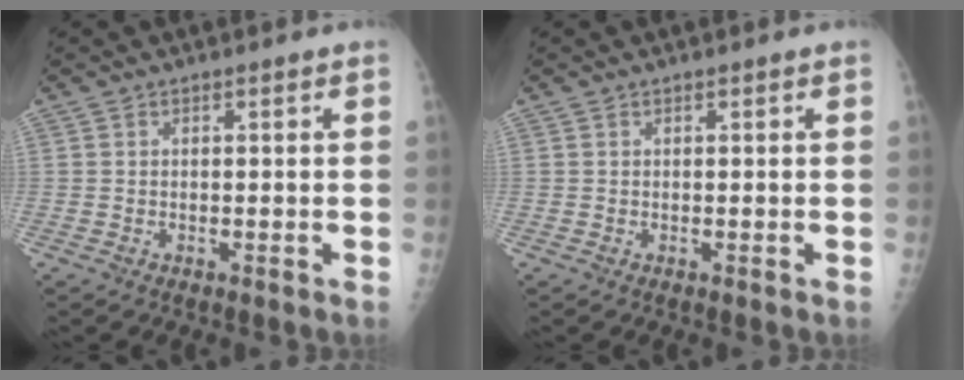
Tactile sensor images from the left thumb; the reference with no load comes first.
{"total": 0.0}